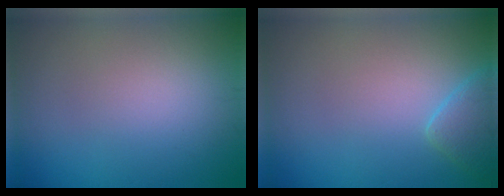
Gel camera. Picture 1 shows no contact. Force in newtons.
{"total": 2.2, "press": 2.2, "slide": 0.1}